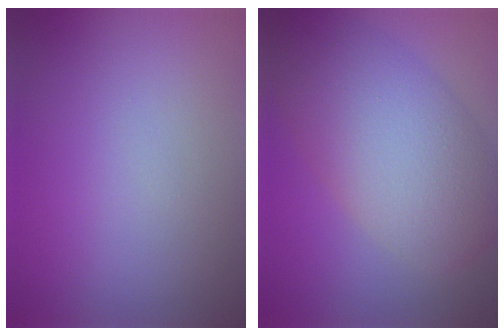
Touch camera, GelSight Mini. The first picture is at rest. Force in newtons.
{"total": 9.7, "press": 9.7, "slide": 0.4}